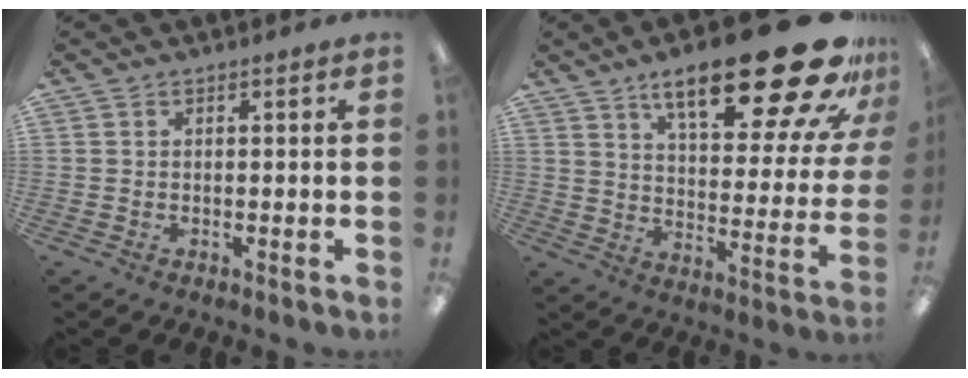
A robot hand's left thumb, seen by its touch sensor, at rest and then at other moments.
{"total": 28.3, "force": [17.4, 9.3, 20.3], "torque": [-0.283, -0.118, 0.276]}